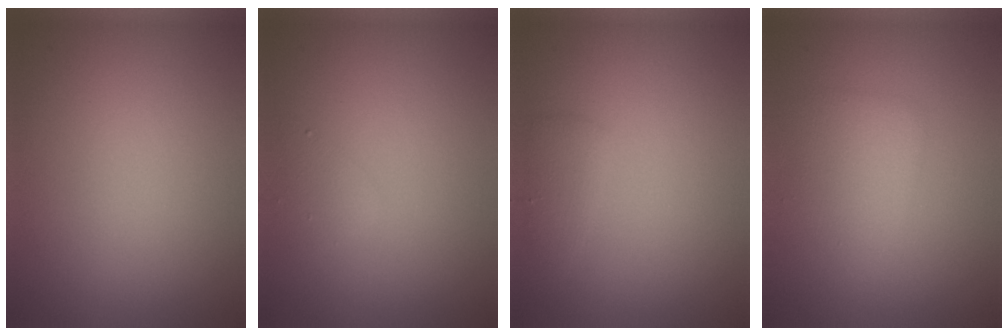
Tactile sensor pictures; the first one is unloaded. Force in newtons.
{"total": 1.0, "press": 1.0, "slide": 0.1}
{"total": 1.4, "press": 1.4, "slide": 0.1}
{"total": 2.5, "press": 2.5, "slide": 0.1}